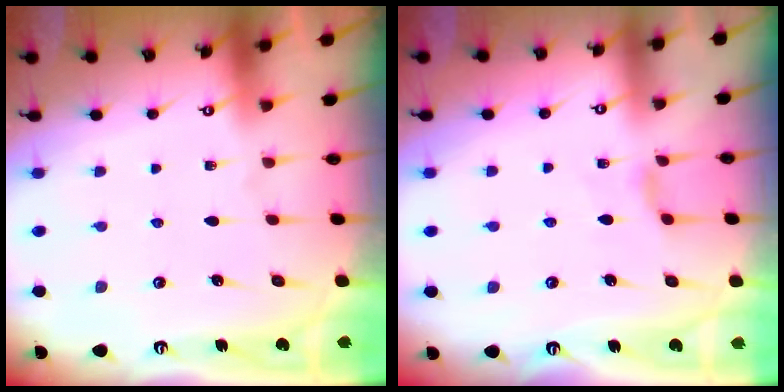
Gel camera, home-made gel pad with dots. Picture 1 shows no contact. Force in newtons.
{"total": 4.1, "press": 4.1, "slide": 0.6}